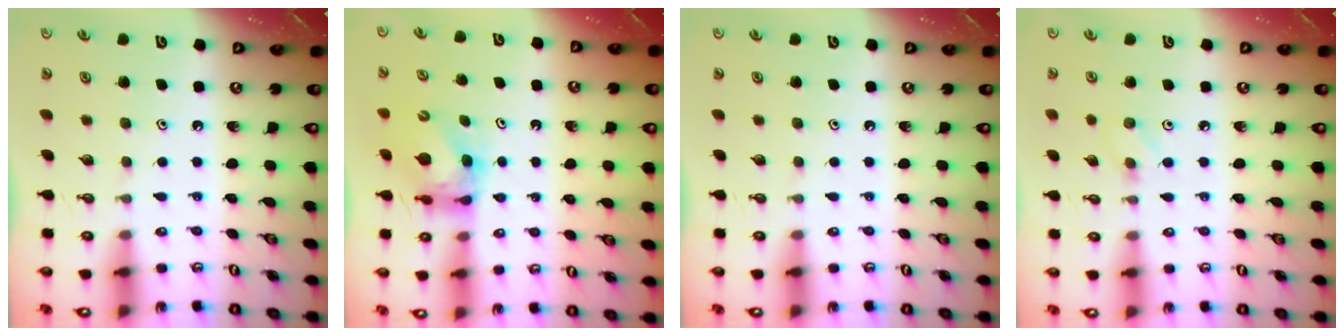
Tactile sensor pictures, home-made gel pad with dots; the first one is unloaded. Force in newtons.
{"total": 6.4, "press": 6.3, "slide": 0.7}
{"total": 0.0}
{"total": 3.7, "press": 3.7, "slide": 0.5}